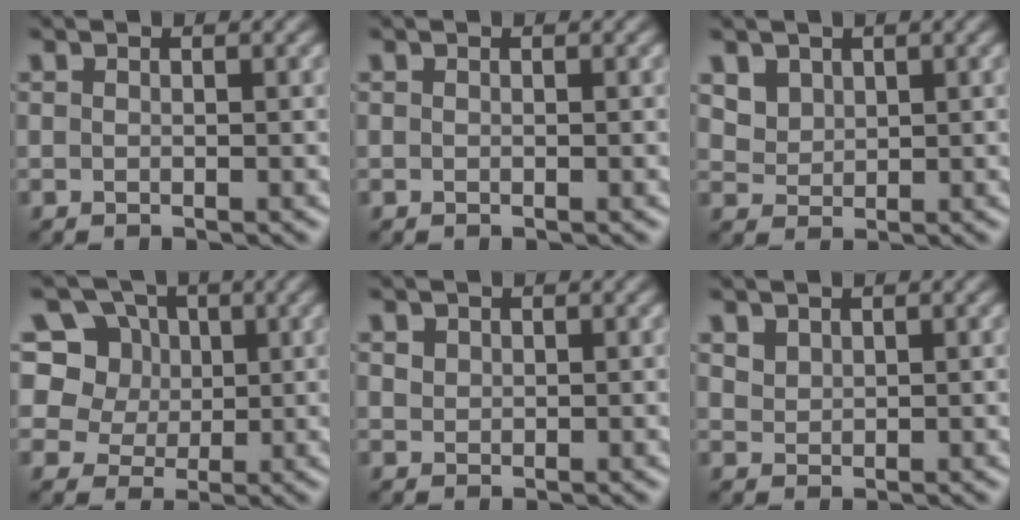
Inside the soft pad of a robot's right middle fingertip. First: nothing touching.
{"total": 0.0}
{"total": 3.1, "force": [1.9, 2.1, 1.2], "torque": [-0.039, -0.003, 0.052]}
{"total": 8.6, "force": [4.4, 6.5, 3.6], "torque": [-0.064, 0.014, 0.059]}
{"total": 0.8, "force": [0.5, 0.6, 0.2], "torque": [-0.005, -0.002, 0.012]}
{"total": 1.2, "force": [1.0, 0.7, 0.3], "torque": [-0.009, -0.002, 0.022]}